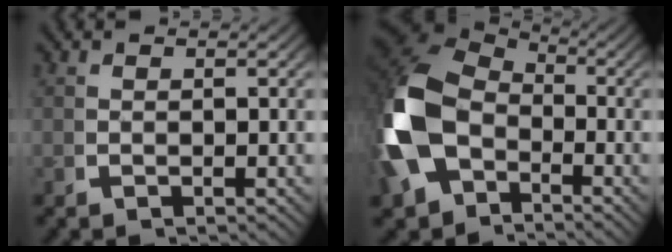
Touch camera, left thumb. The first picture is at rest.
{"total": 12.6, "force": [-0.6, 9.3, 8.5], "torque": [-0.216, -0.023, 0.005]}